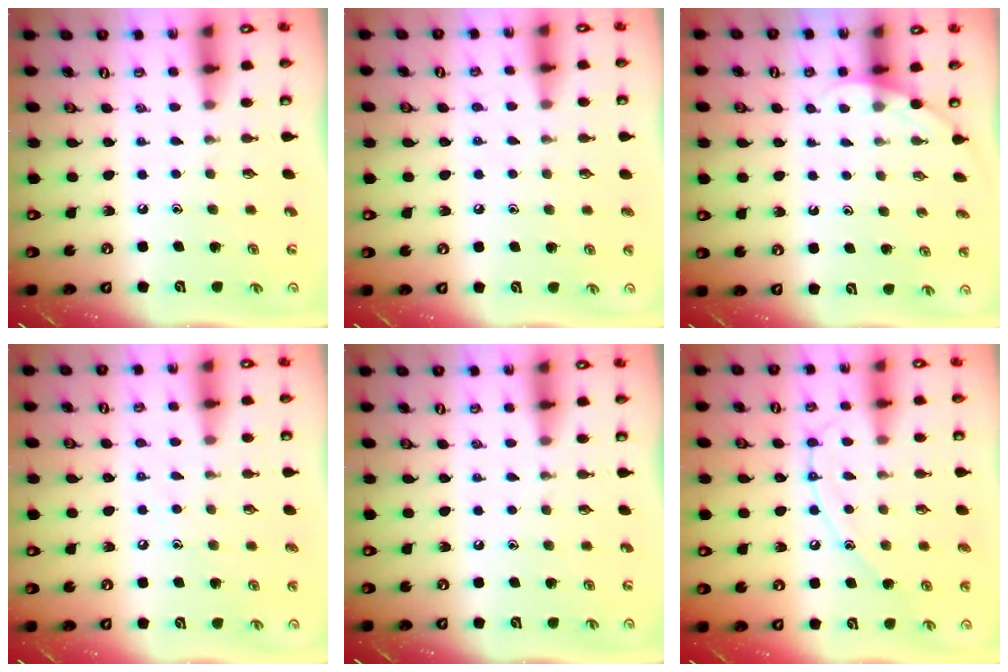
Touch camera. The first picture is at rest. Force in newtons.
{"total": 5.5, "press": 5.5, "slide": 0.6}
{"total": 2.5, "press": 2.5, "slide": 0.2}
{"total": 5.7, "press": 5.7, "slide": 0.7}
{"total": 0.0}
{"total": 10.2, "press": 10.1, "slide": 0.9}